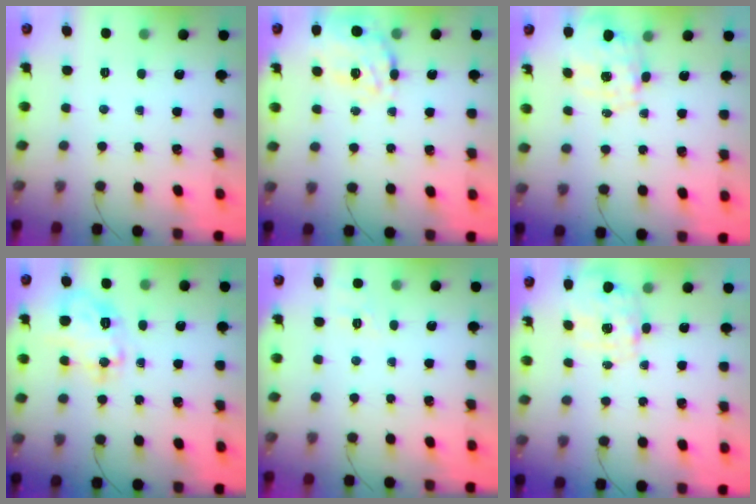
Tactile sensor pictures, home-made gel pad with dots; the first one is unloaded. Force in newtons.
{"total": 13.2, "press": 12.5, "slide": 4.1}
{"total": 1.3, "press": 1.2, "slide": 0.4}
{"total": 15.1, "press": 15.1, "slide": 0.9}
{"total": 7.3, "press": 7.1, "slide": 1.5}
{"total": 2.8, "press": 2.6, "slide": 0.9}